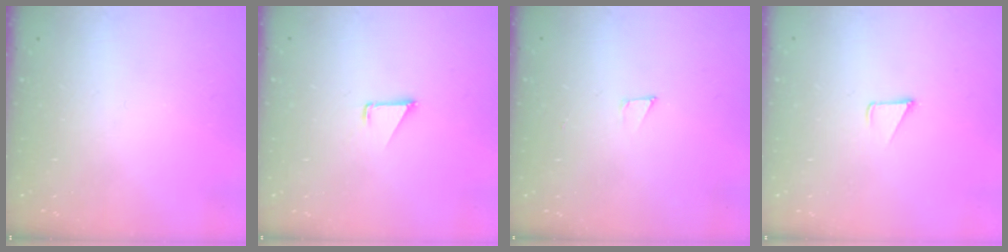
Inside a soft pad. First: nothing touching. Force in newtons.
{"total": 1.1, "press": 1.1, "slide": 0.1}
{"total": 3.2, "press": 3.2, "slide": 0.2}
{"total": 1.8, "press": 1.7, "slide": 0.1}